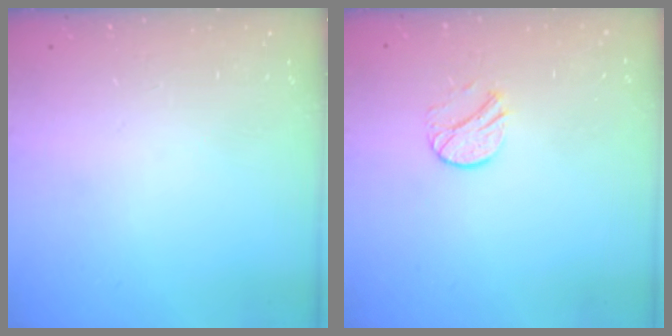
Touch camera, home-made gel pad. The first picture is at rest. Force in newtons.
{"total": 8.0, "press": 8.0, "slide": 0.7}